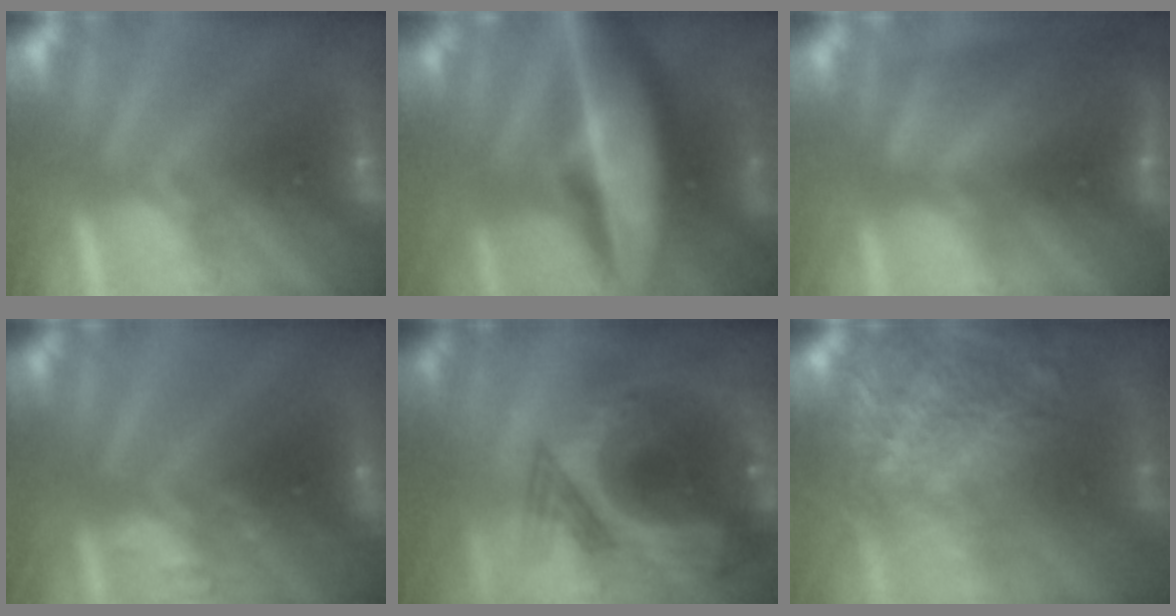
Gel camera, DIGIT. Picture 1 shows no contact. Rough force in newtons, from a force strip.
{"total": 12.7}
{"total": 9.6}
{"total": 2.9}
{"total": 6.6}
{"total": 10.4}